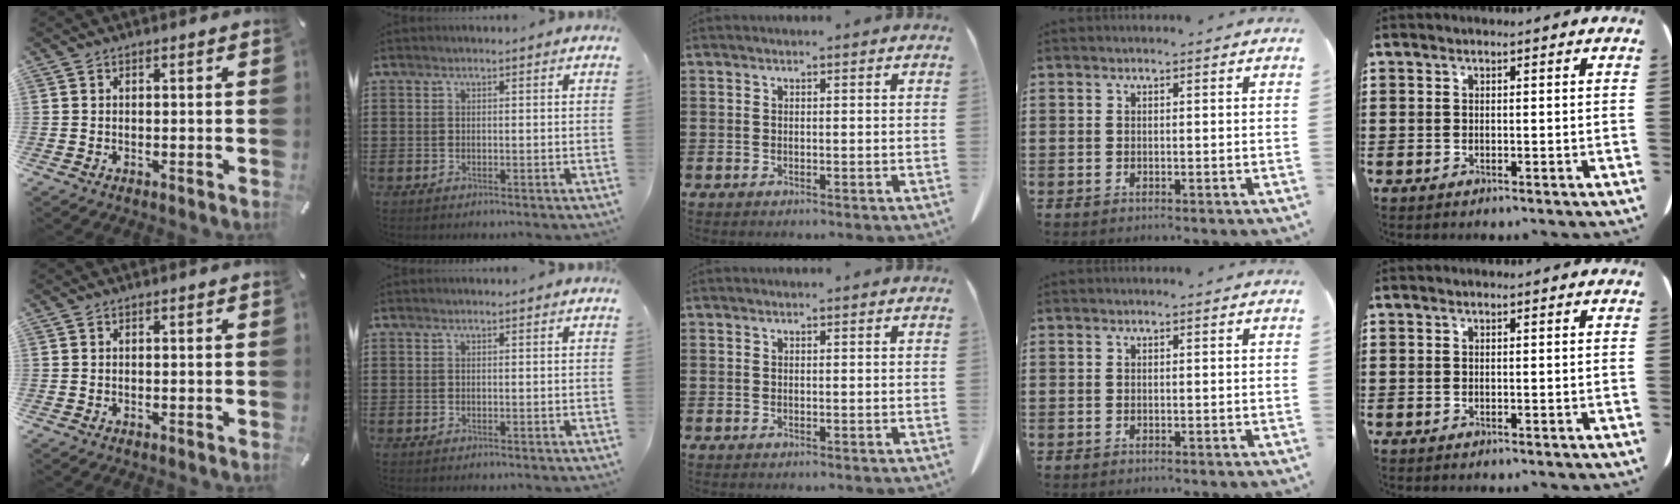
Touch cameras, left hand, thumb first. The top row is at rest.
{}